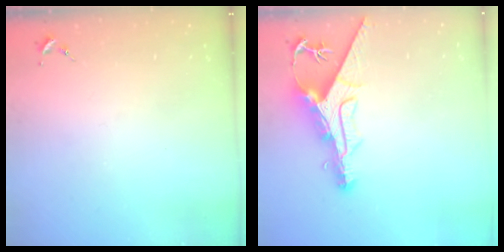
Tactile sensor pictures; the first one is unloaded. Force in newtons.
{"total": 12.6, "press": 12.5, "slide": 1.4}